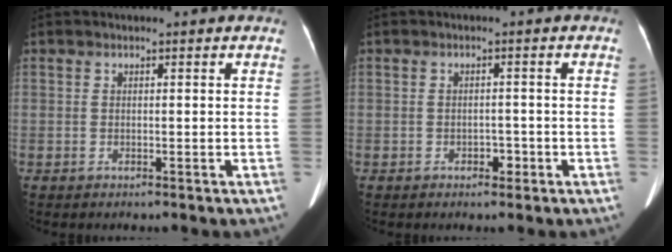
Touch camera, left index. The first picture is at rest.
{"total": 1.7, "force": [-0.9, 1.0, 0.9], "torque": [-0.012, 0.004, -0.012]}